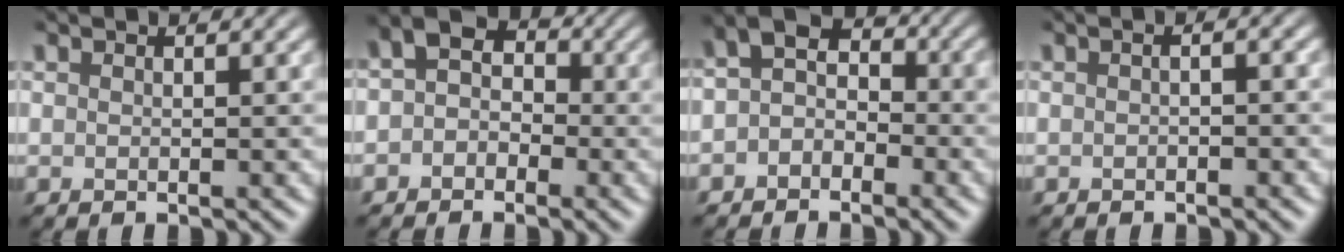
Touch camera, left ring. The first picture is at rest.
{"total": 3.3, "force": [-0.5, 2.7, 1.8], "torque": [-0.023, 0.012, -0.020]}
{"total": 3.4, "force": [-1.0, 2.4, 2.1], "torque": [-0.032, 0.011, -0.031]}
{"total": 1.3, "force": [-0.3, 0.3, 1.2], "torque": [-0.018, -0.001, -0.009]}